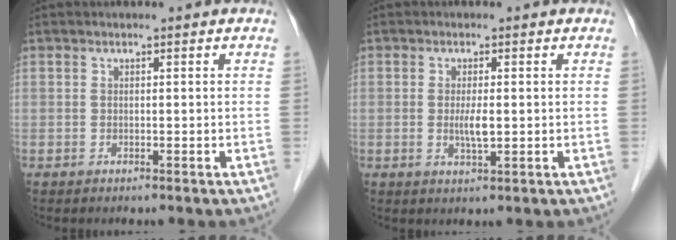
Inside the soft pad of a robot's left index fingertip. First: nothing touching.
{"total": 2.6, "force": [0.0, 0.5, 2.6], "torque": [-0.053, -0.004, 0.001]}